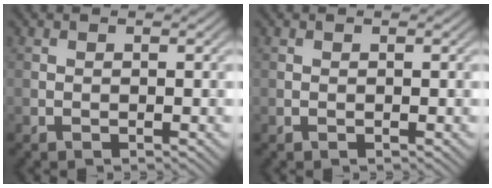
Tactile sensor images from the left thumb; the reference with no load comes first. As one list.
[{"total": 0.0}]